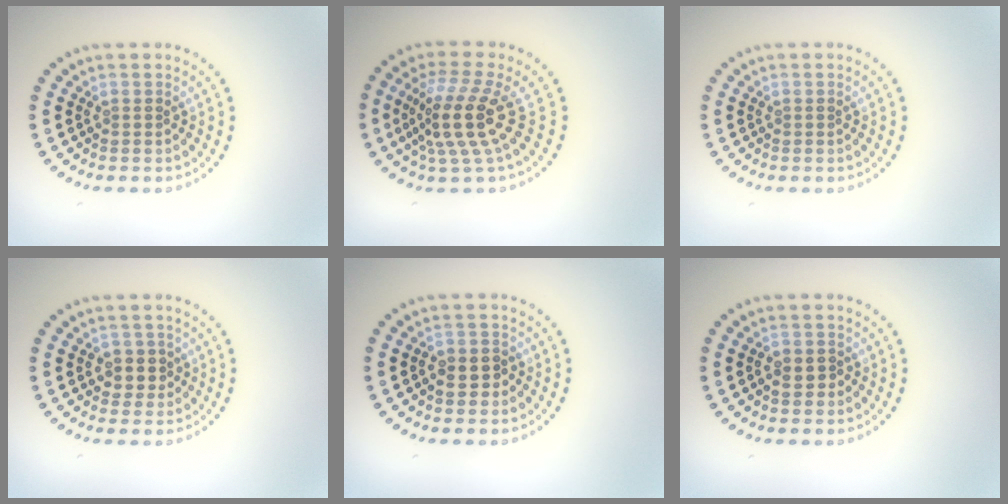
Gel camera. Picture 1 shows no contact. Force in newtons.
{"total": 4.9, "press": 3.6, "slide": 3.3}
{"total": 0.0}
{"total": 2.1, "press": 1.9, "slide": 0.9}
{"total": 2.1, "press": 2.0, "slide": 0.6}
{"total": 1.3, "press": 1.2, "slide": 0.4}